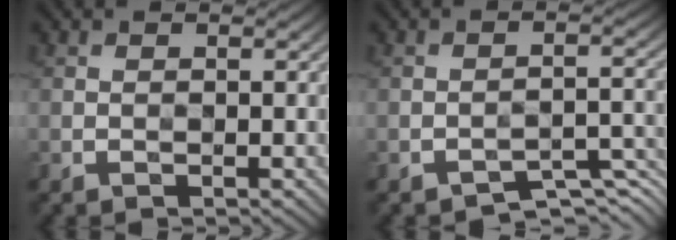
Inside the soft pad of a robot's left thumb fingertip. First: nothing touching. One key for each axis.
{"total": 3.6, "fx": -3.3, "fy": 0.6, "fz": 1.3, "tx": -0.014, "ty": 0.008, "tz": -0.050}